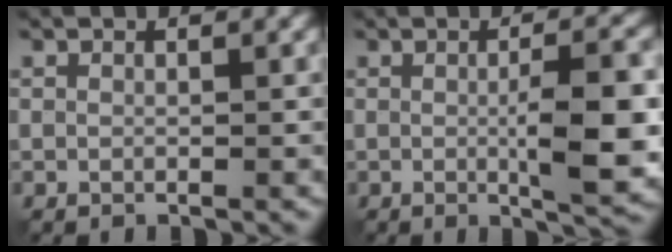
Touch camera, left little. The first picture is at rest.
{"total": 6.7, "force": [-0.6, 1.6, 6.5], "torque": [-0.094, 0.000, -0.011]}